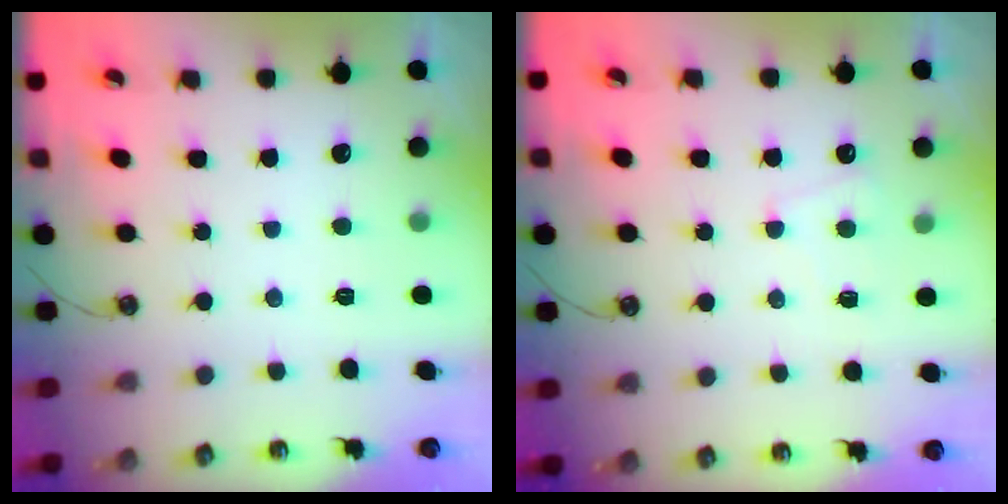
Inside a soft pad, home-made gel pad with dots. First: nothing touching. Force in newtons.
{"total": 0.9, "press": 0.8, "slide": 0.5}